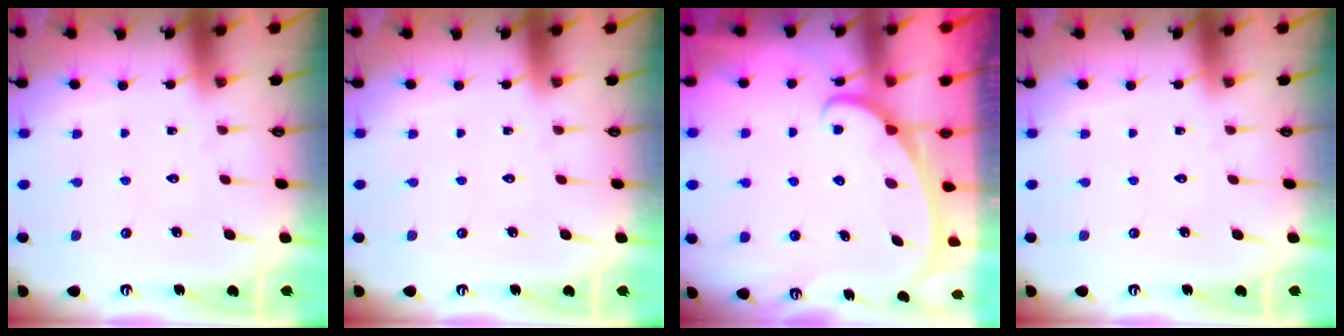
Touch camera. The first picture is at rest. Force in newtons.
{"total": 0.0}
{"total": 2.3, "press": 2.3, "slide": 0.4}
{"total": 0.0}